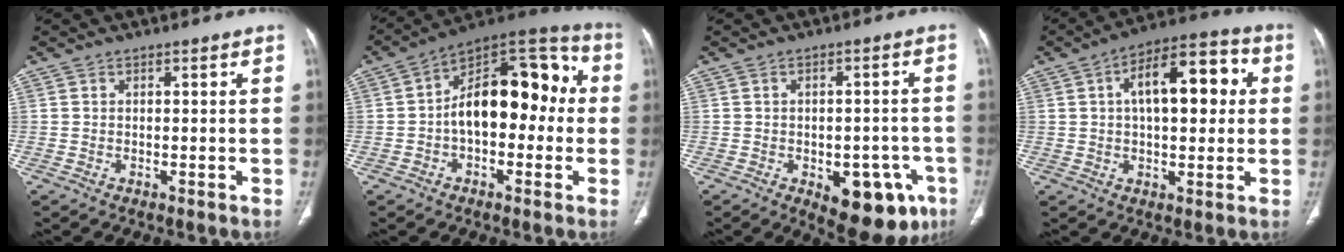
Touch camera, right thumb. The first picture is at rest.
{"total": 17.6, "force": [-0.1, 10.2, 14.4], "torque": [-0.180, 0.055, -0.015]}
{"total": 13.7, "force": [-6.1, 7.1, 10.0], "torque": [-0.088, 0.020, -0.066]}
{"total": 15.0, "force": [3.1, 7.2, 12.8], "torque": [-0.166, 0.028, 0.040]}